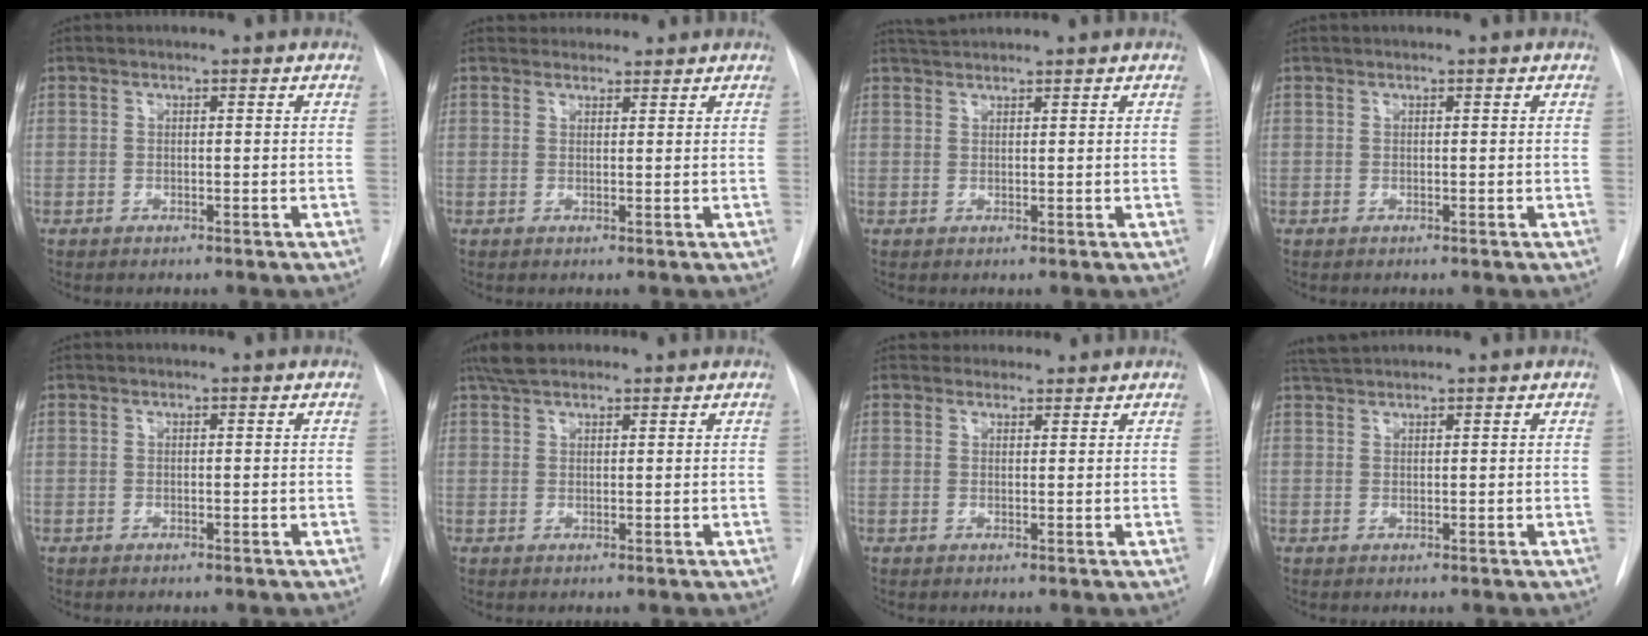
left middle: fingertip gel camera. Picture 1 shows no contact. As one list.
[{"total": 3.2, "force": [3.0, 1.1, 0.0], "torque": [0.007, 0.019, 0.043]}, {"total": 2.2, "force": [2.2, -0.1, 0.3], "torque": [-0.007, 0.014, 0.044]}, {"total": 0.0}, {"total": 0.0}, {"total": 4.1, "force": [3.3, 1.5, 1.9], "torque": [-0.040, 0.017, 0.061]}, {"total": 3.2, "force": [2.9, 1.3, -0.1], "torque": [0.011, 0.014, 0.040]}, {"total": 2.5, "force": [2.5, 0.0, 0.6], "torque": [-0.015, 0.017, 0.049]}]